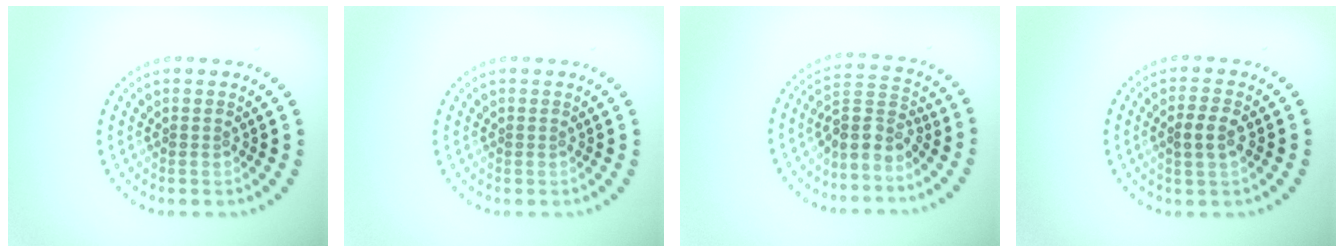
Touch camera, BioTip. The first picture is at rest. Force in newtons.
{"total": 0.0}
{"total": 3.1, "press": 2.6, "slide": 1.8}
{"total": 2.2, "press": 2.2, "slide": 0.5}